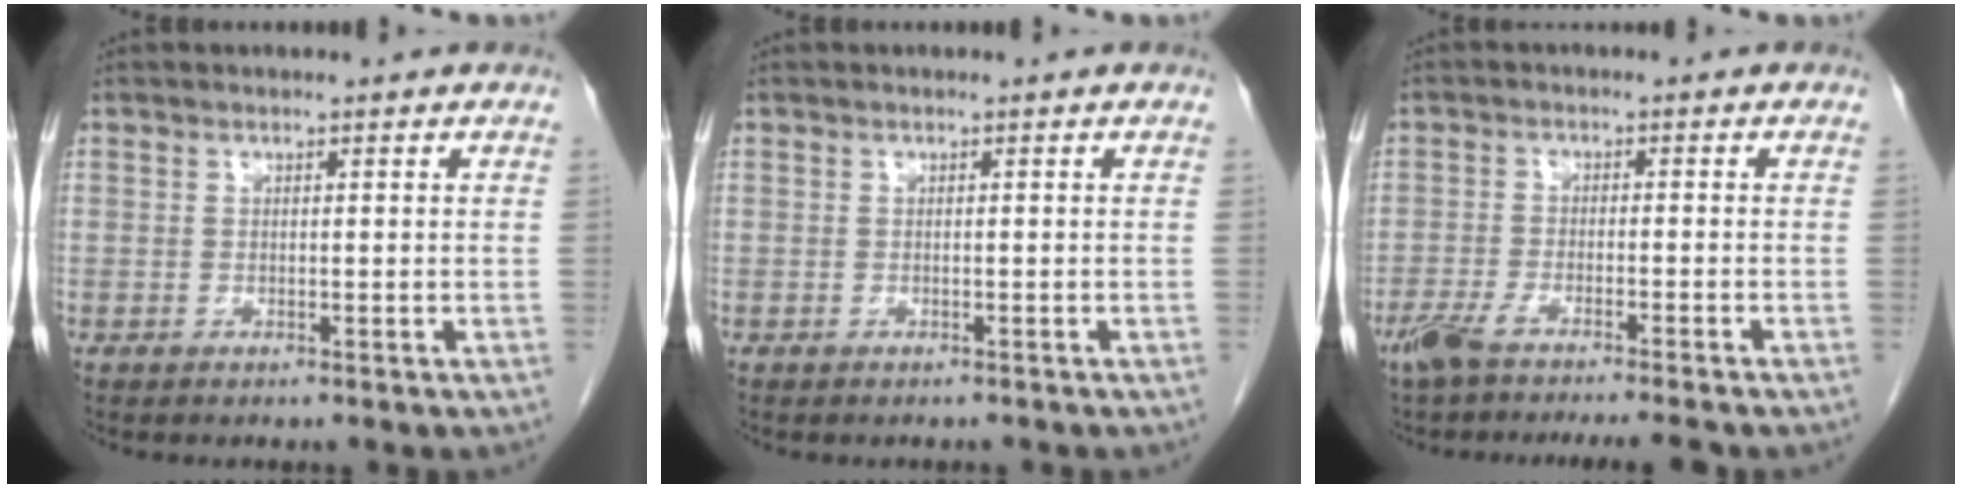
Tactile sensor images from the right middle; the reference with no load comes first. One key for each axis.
{"total": 1.1, "fx": -1.0, "fy": 0.4, "fz": 0.2, "tx": -0.010, "ty": -0.001, "tz": -0.014}
{"total": 9.7, "fx": -8.2, "fy": 0.5, "fz": 5.2, "tx": -0.079, "ty": -0.012, "tz": -0.130}